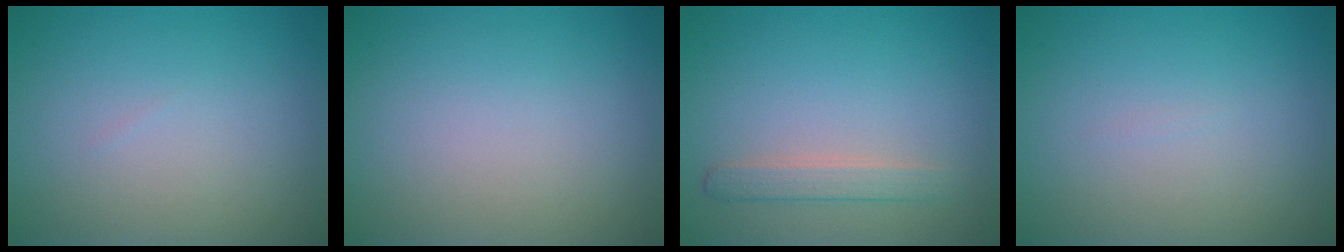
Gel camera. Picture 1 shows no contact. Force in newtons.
{"total": 0.0}
{"total": 1.8, "press": 1.8, "slide": 0.1}
{"total": 0.0}